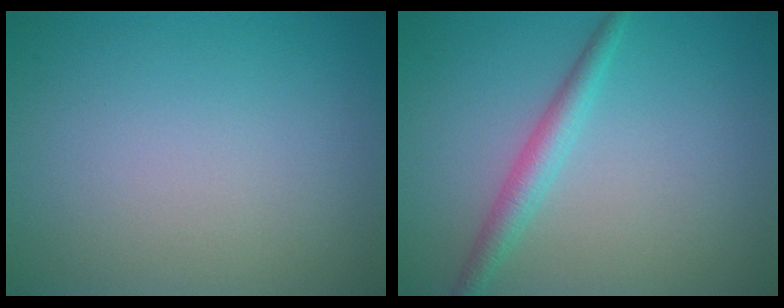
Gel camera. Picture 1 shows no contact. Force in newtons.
{"total": 2.4, "press": 2.4, "slide": 0.1}